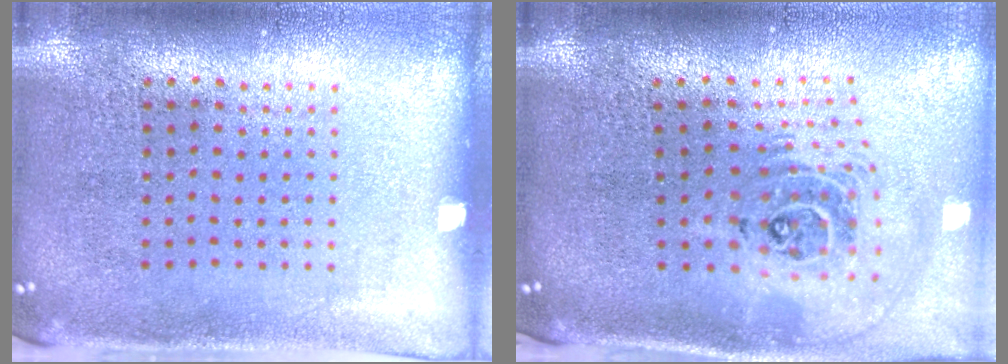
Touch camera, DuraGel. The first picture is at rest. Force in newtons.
{"total": 2.4, "press": 1.8, "slide": 1.7}